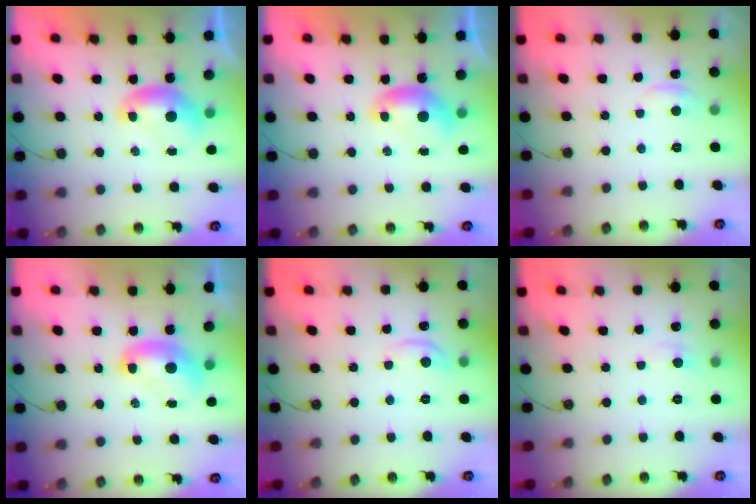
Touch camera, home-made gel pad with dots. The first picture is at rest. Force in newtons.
{"total": 0.0}
{"total": 1.0, "press": 0.7, "slide": 0.8}
{"total": 2.0, "press": 2.0, "slide": 0.2}
{"total": 2.8, "press": 2.7, "slide": 0.5}
{"total": 0.6, "press": 0.4, "slide": 0.5}